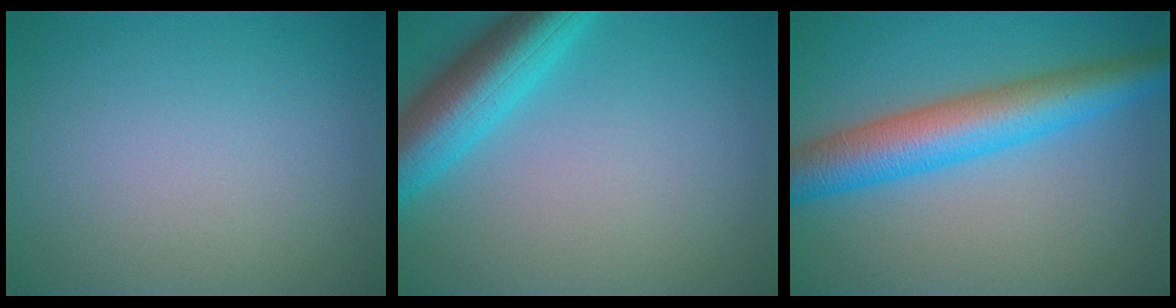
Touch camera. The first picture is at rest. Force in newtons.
{"total": 6.9, "press": 6.9, "slide": 0.3}
{"total": 7.4, "press": 7.4, "slide": 0.0}